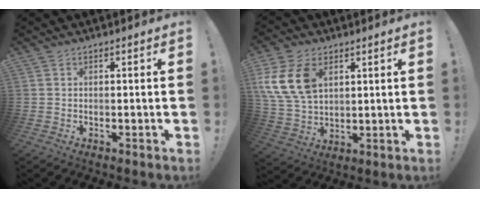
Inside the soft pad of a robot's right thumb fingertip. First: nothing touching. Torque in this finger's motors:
{"motor_torque": [0.66, 1.42, 0.64, -0.23, 0.54]}